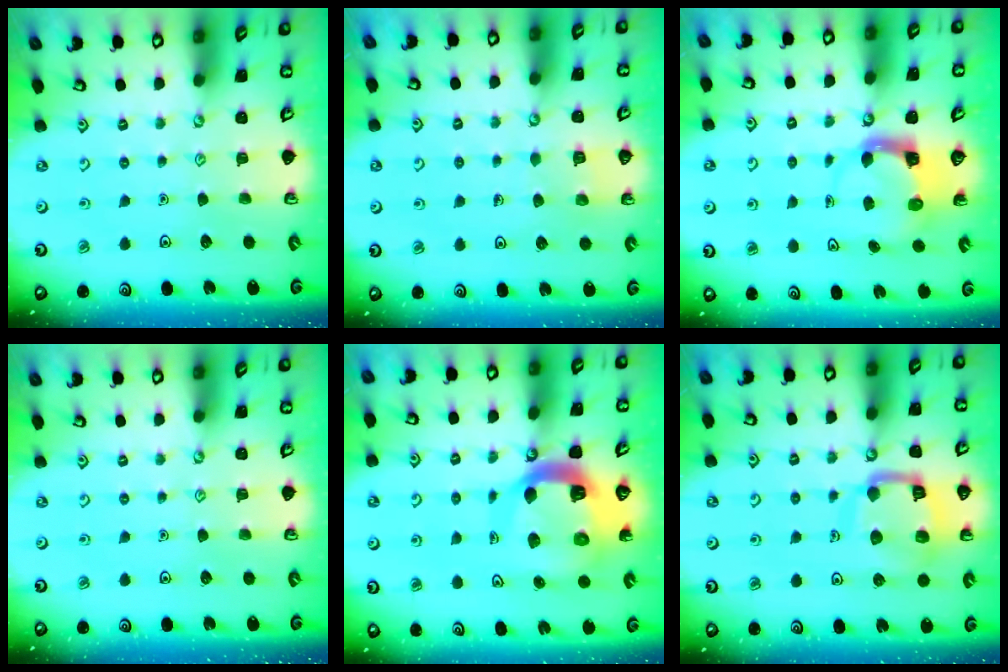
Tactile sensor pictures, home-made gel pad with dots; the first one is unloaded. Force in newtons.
{"total": 3.0, "press": 3.0, "slide": 0.2}
{"total": 3.6, "press": 3.5, "slide": 0.5}
{"total": 0.0}
{"total": 14.8, "press": 14.6, "slide": 1.8}
{"total": 14.5, "press": 14.4, "slide": 1.5}